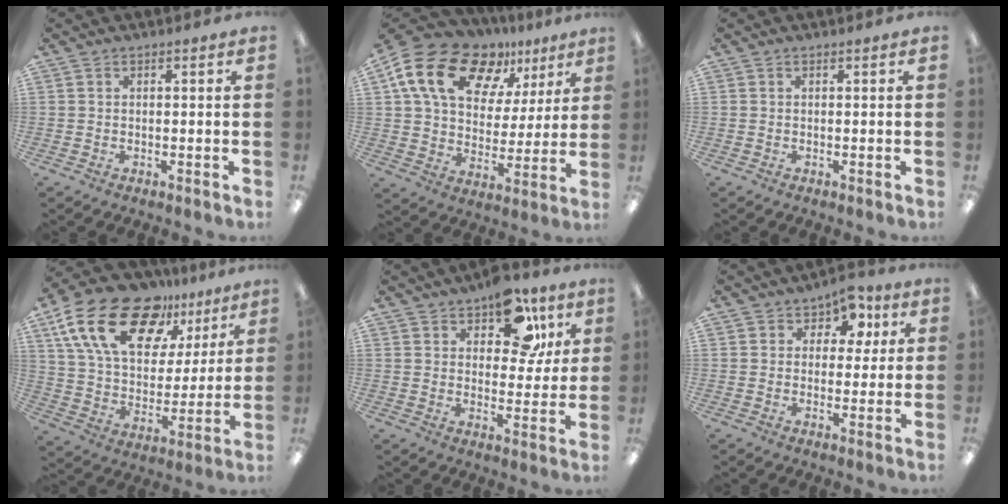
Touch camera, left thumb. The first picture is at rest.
{"total": 19.3, "force": [11.3, 11.8, 10.3], "torque": [-0.193, -0.047, 0.208]}
{"total": 0.0}
{"total": 22.7, "force": [13.6, 12.3, 13.3], "torque": [-0.237, -0.067, 0.246]}
{"total": 13.5, "force": [8.0, 7.7, 7.7], "torque": [-0.108, -0.031, 0.138]}
{"total": 7.2, "force": [3.7, 5.3, 3.1], "torque": [-0.050, -0.009, 0.066]}